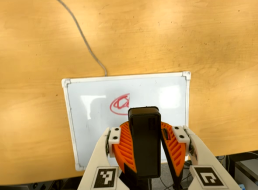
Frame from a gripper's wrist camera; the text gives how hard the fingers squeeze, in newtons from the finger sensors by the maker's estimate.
{"total": 9.9, "left": 10.2, "right": 9.5}